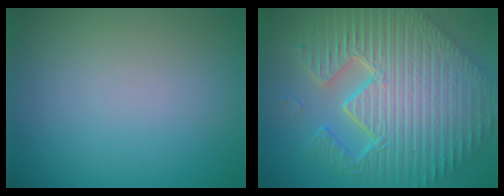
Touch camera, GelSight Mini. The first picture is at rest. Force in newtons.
{"total": 12.5, "press": 8.0, "slide": 9.6}